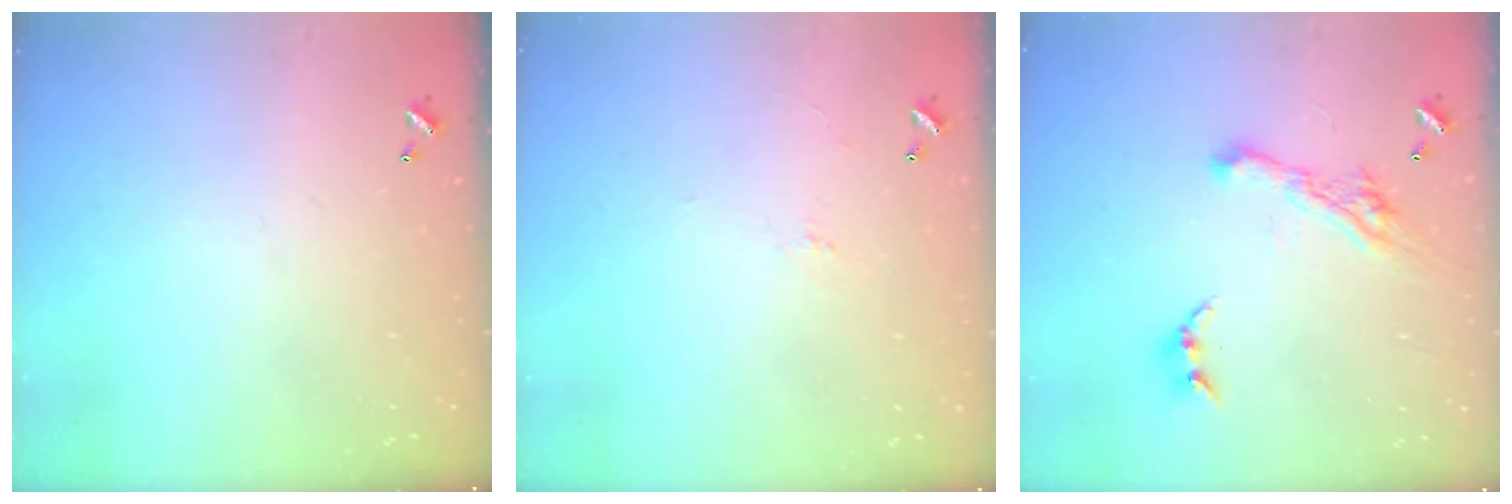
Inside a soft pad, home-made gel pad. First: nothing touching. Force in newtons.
{"total": 1.7, "press": 1.5, "slide": 0.8}
{"total": 8.8, "press": 8.7, "slide": 1.4}